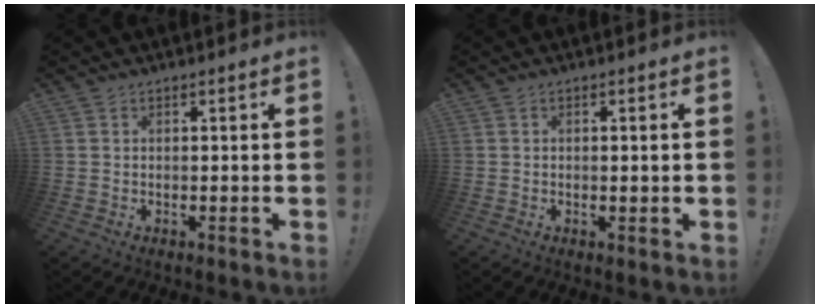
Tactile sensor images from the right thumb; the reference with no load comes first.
{"total": 1.2, "force": [0.1, 0.0, 1.2], "torque": [-0.020, -0.002, 0.001]}